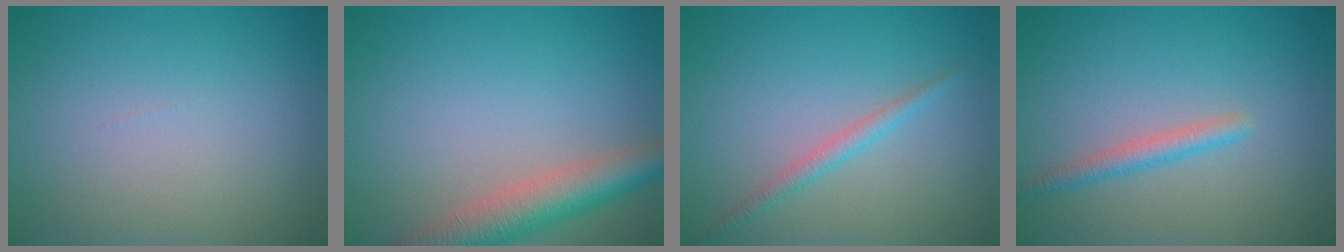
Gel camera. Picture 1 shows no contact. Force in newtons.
{"total": 5.2, "press": 5.2, "slide": 0.3}
{"total": 1.5, "press": 1.5, "slide": 0.1}
{"total": 1.8, "press": 1.8, "slide": 0.1}